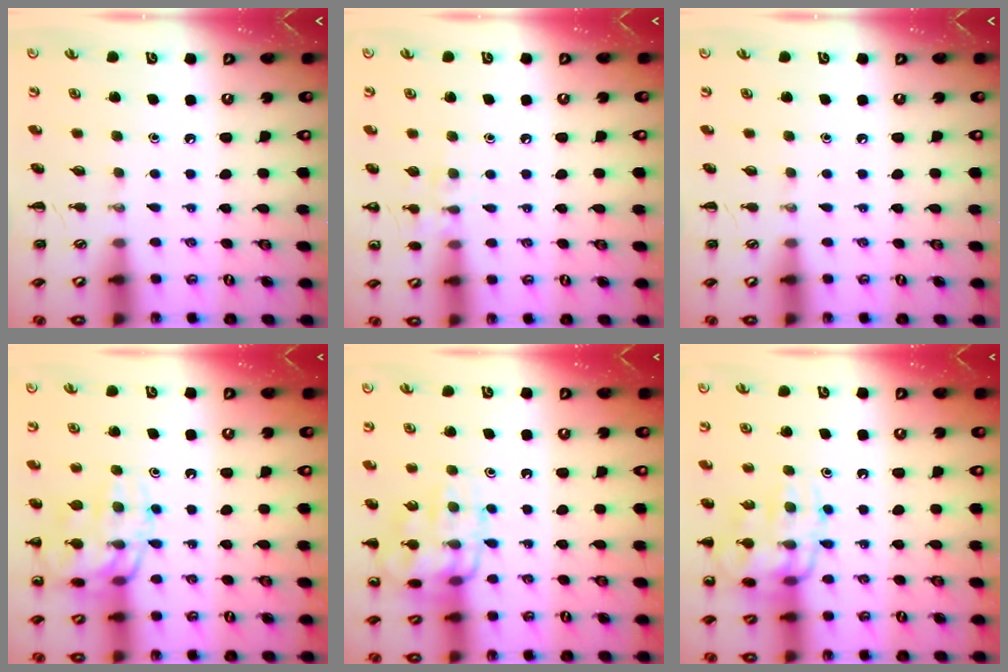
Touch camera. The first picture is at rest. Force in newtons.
{"total": 7.1, "press": 6.9, "slide": 1.9}
{"total": 0.0}
{"total": 15.8, "press": 15.8, "slide": 1.1}
{"total": 14.7, "press": 14.6, "slide": 1.1}
{"total": 15.5, "press": 15.4, "slide": 1.7}